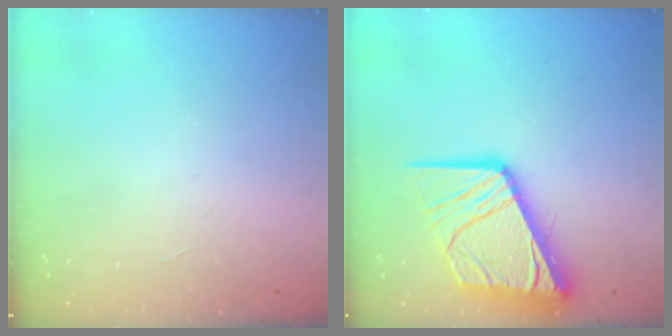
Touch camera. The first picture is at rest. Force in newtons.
{"total": 20.3, "press": 20.2, "slide": 2.1}